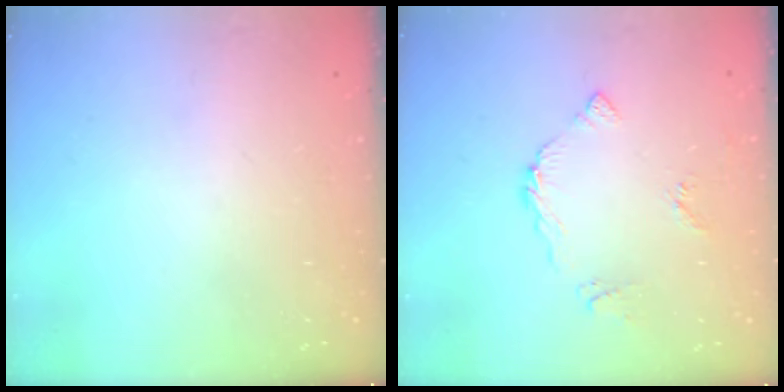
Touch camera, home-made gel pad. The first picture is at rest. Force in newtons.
{"total": 5.6, "press": 5.6, "slide": 0.2}